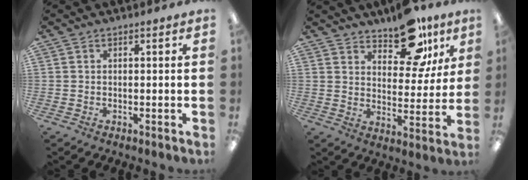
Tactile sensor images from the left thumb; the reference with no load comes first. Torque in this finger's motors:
{"motor_torque": [0.23, 0.30, 0.10, -0.23, 0.02]}